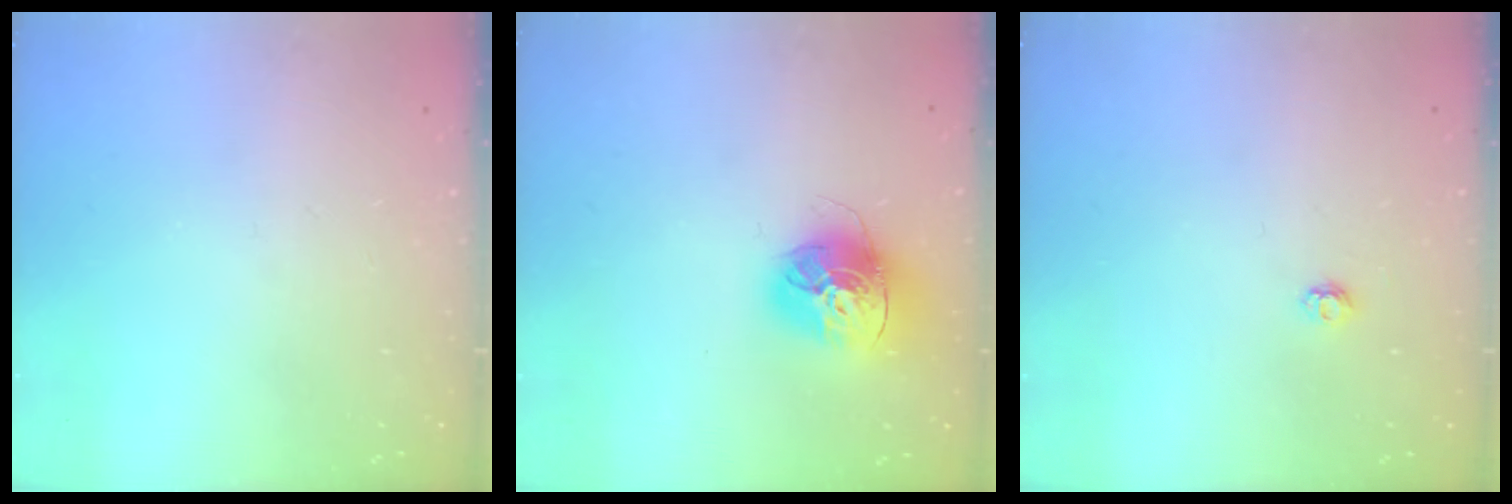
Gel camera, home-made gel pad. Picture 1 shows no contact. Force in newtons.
{"total": 15.7, "press": 15.6, "slide": 1.6}
{"total": 2.9, "press": 2.9, "slide": 0.4}